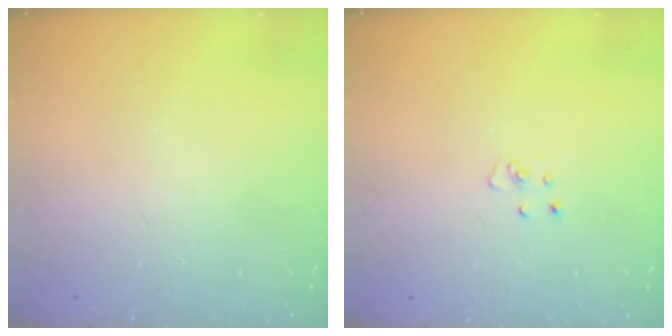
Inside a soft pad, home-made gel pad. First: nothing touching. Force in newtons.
{"total": 3.9, "press": 3.9, "slide": 0.3}